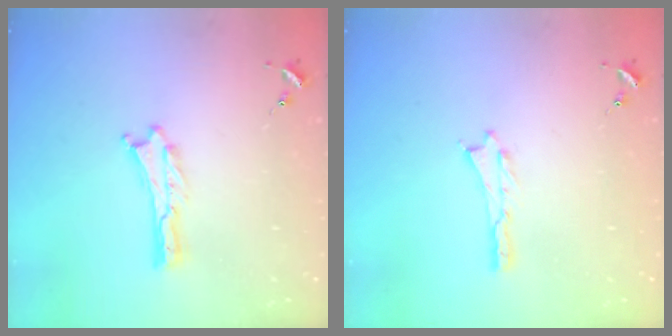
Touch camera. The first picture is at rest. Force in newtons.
{"total": 0.0}